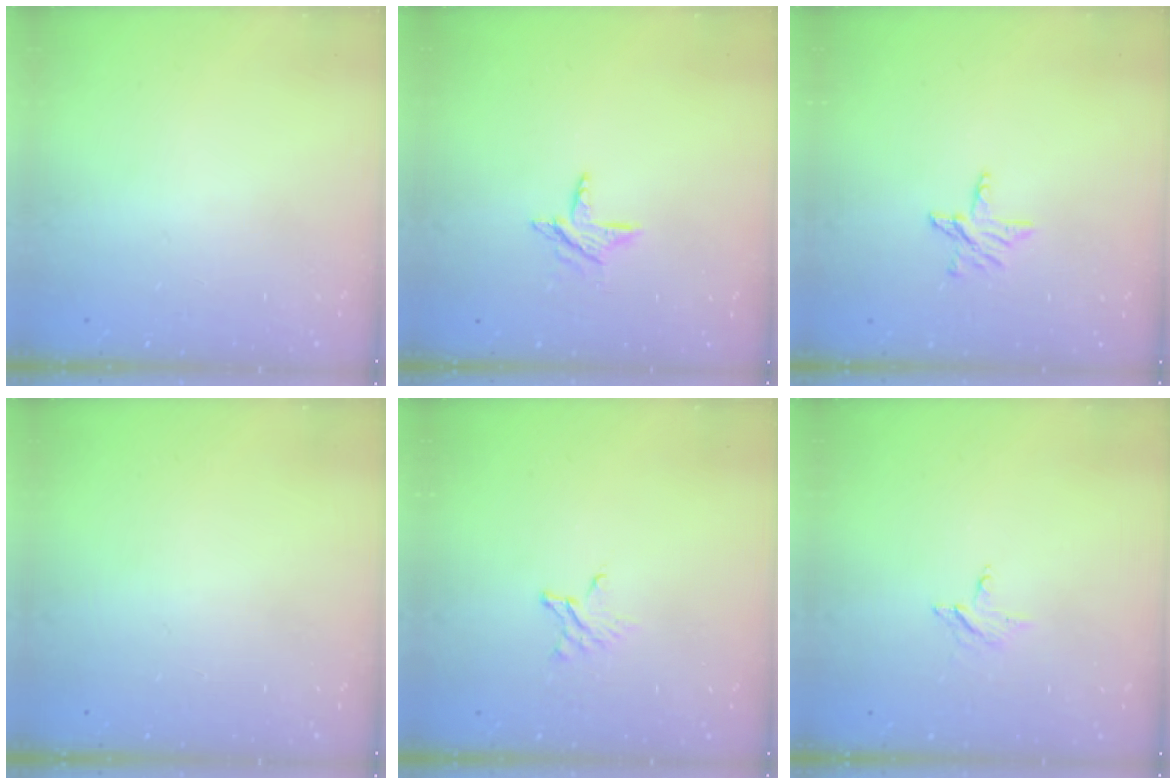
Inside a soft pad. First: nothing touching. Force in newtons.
{"total": 5.9, "press": 5.9, "slide": 0.5}
{"total": 5.4, "press": 5.4, "slide": 0.5}
{"total": 0.0}
{"total": 2.4, "press": 2.4, "slide": 0.2}
{"total": 2.3, "press": 2.2, "slide": 0.3}